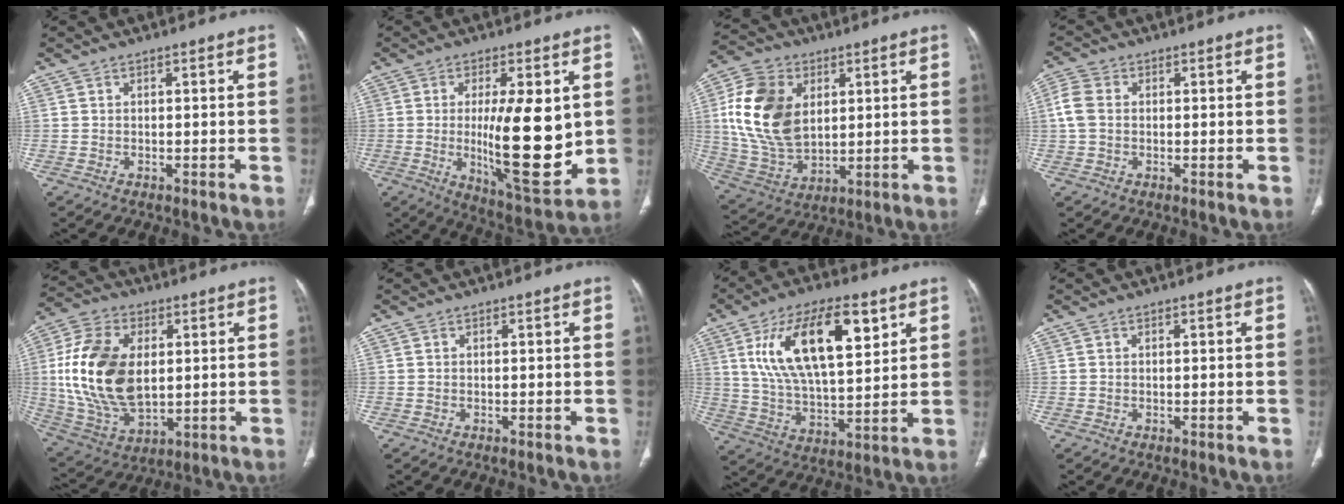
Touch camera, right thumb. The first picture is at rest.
{"total": 18.0, "force": [0.5, 5.3, 17.2], "torque": [-0.249, -0.038, 0.020]}
{"total": 17.9, "force": [4.0, 12.1, 12.6], "torque": [-0.226, -0.015, 0.081]}
{"total": 4.5, "force": [0.3, 3.2, 3.2], "torque": [-0.076, 0.008, -0.001]}
{"total": 20.1, "force": [2.3, 12.4, 15.7], "torque": [-0.299, -0.017, 0.050]}
{"total": 0.0}
{"total": 20.0, "force": [8.0, 8.4, 16.3], "torque": [-0.267, -0.025, 0.145]}
{"total": 0.0}